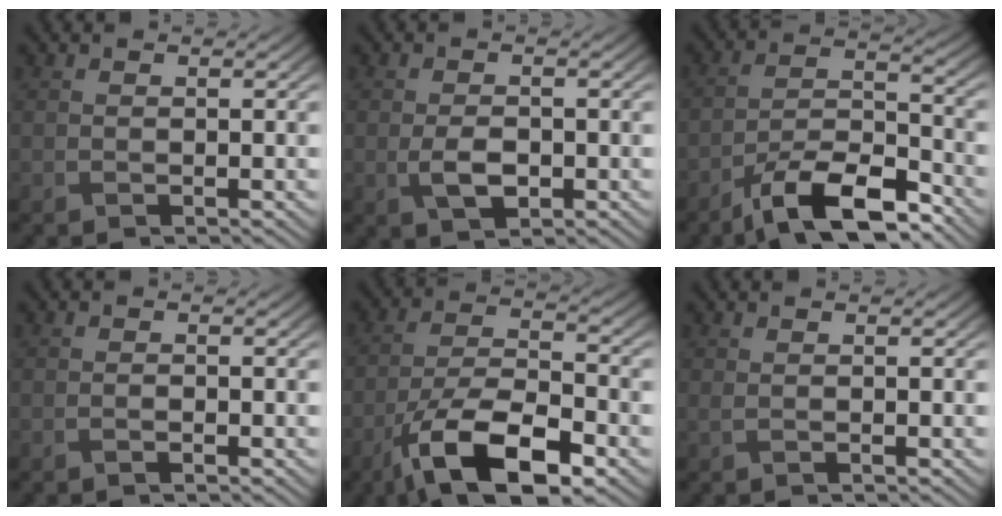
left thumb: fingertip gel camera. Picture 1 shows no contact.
{"total": 3.2, "force": [-0.8, 1.8, 2.5], "torque": [-0.053, -0.005, -0.013]}
{"total": 11.4, "force": [-8.1, 3.6, 7.2], "torque": [-0.128, 0.000, -0.159]}
{"total": 0.7, "force": [-0.4, 0.1, 0.5], "torque": [-0.010, -0.001, -0.005]}
{"total": 13.1, "force": [-7.3, 4.9, 9.6], "torque": [-0.184, -0.009, -0.143]}
{"total": 0.6, "force": [0.1, 0.1, 0.6], "torque": [-0.013, 0.001, 0.000]}